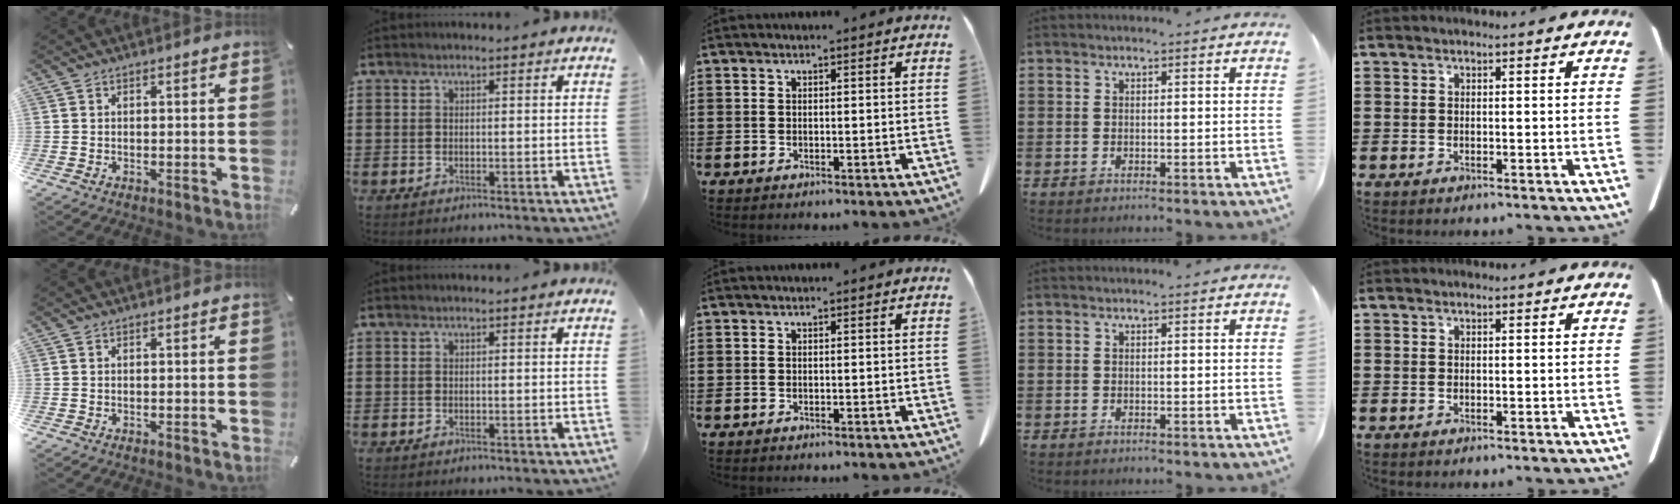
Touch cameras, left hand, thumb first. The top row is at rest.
{}